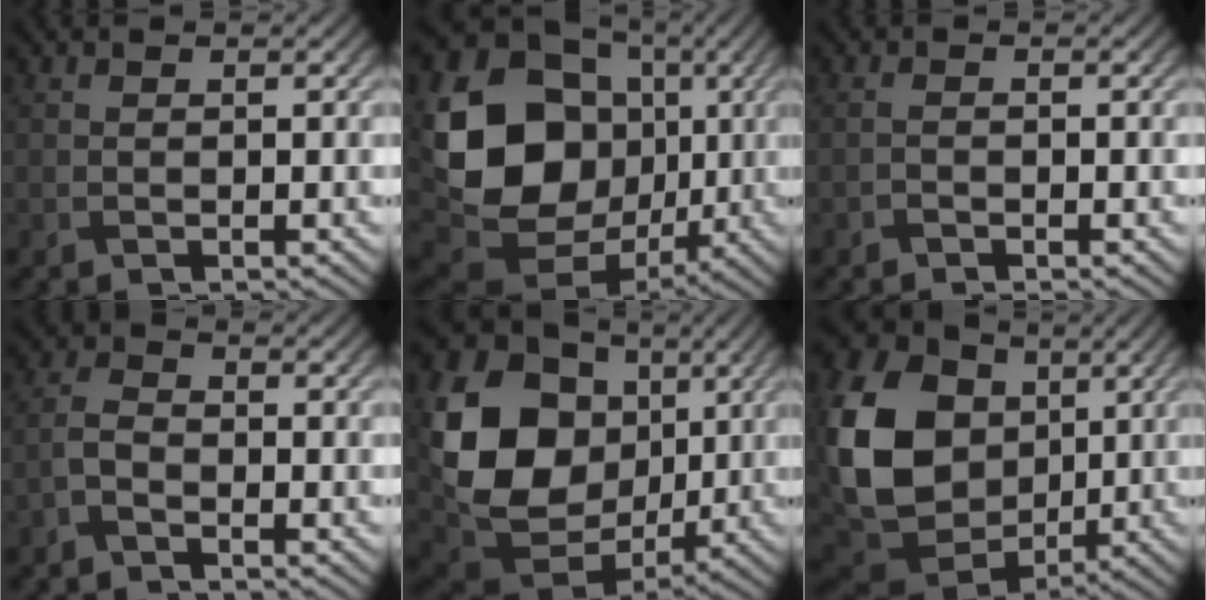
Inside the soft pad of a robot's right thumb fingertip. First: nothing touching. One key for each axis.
{"total": 18.9, "fx": 0.9, "fy": 15.3, "fz": 11.1, "tx": -0.251, "ty": -0.036, "tz": 0.025}
{"total": 0.6, "fx": -0.5, "fy": 0.1, "fz": 0.3, "tx": -0.006, "ty": 0.001, "tz": -0.011}
{"total": 2.5, "fx": -1.6, "fy": 1.1, "fz": 1.5, "tx": -0.036, "ty": 0.005, "tz": -0.042}
{"total": 17.1, "fx": 2.2, "fy": 13.6, "fz": 10.2, "tx": -0.237, "ty": -0.005, "tz": 0.043}
{"total": 18.9, "fx": 2.1, "fy": 14.7, "fz": 11.6, "tx": -0.297, "ty": -0.007, "tz": 0.059}